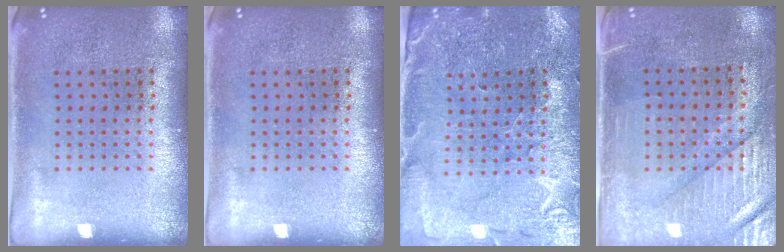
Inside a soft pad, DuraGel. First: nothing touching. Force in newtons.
{"total": 0.0}
{"total": 1.3, "press": 1.2, "slide": 0.2}
{"total": 3.5, "press": 3.0, "slide": 1.8}